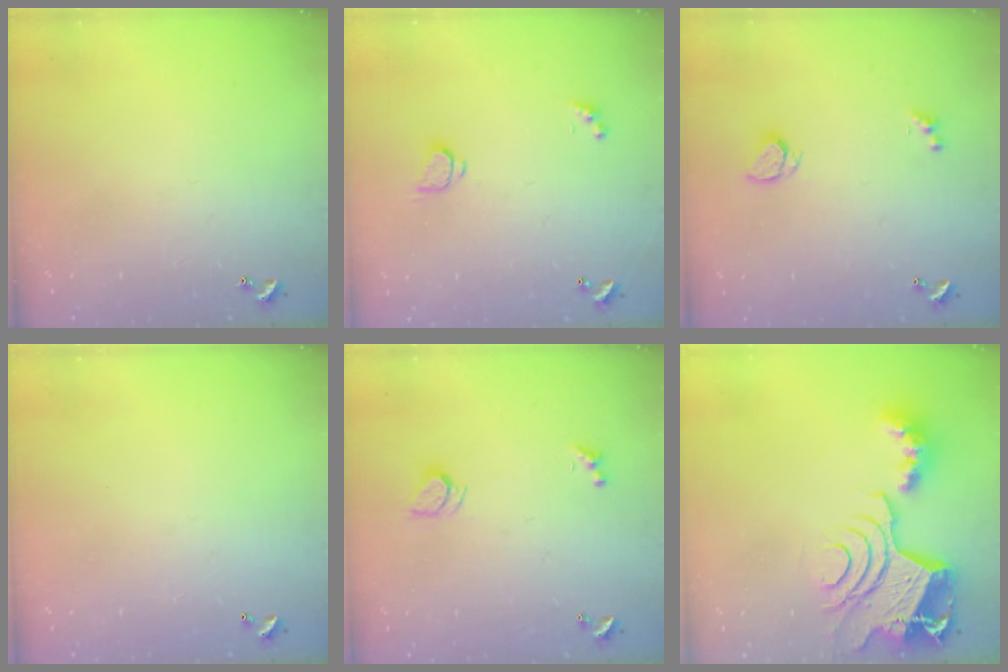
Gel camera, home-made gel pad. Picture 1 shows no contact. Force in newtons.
{"total": 1.6, "press": 1.5, "slide": 0.4}
{"total": 2.4, "press": 2.3, "slide": 0.6}
{"total": 2.9, "press": 2.9, "slide": 0.1}
{"total": 2.5, "press": 2.4, "slide": 0.6}
{"total": 14.6, "press": 14.5, "slide": 1.8}